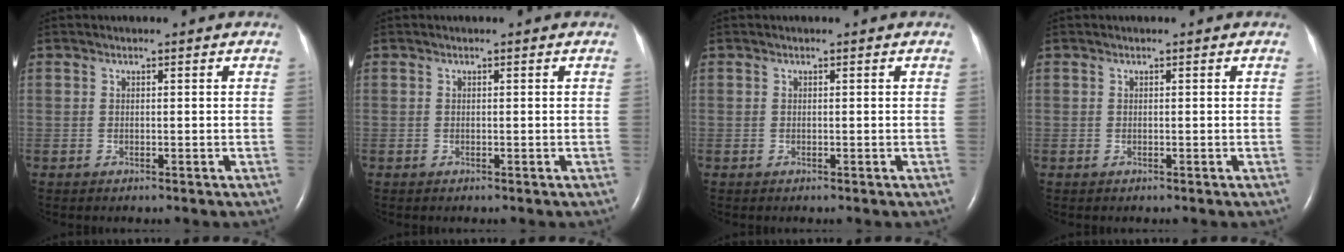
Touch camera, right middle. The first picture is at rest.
{"total": 0.0}
{"total": 0.0}
{"total": 0.0}